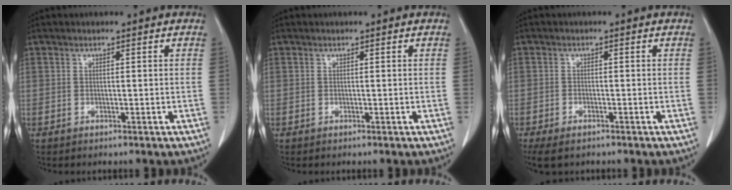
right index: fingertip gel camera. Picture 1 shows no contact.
{"total": 0.0}
{"total": 4.6, "force": [-3.4, 1.9, 2.5], "torque": [-0.043, -0.010, -0.052]}